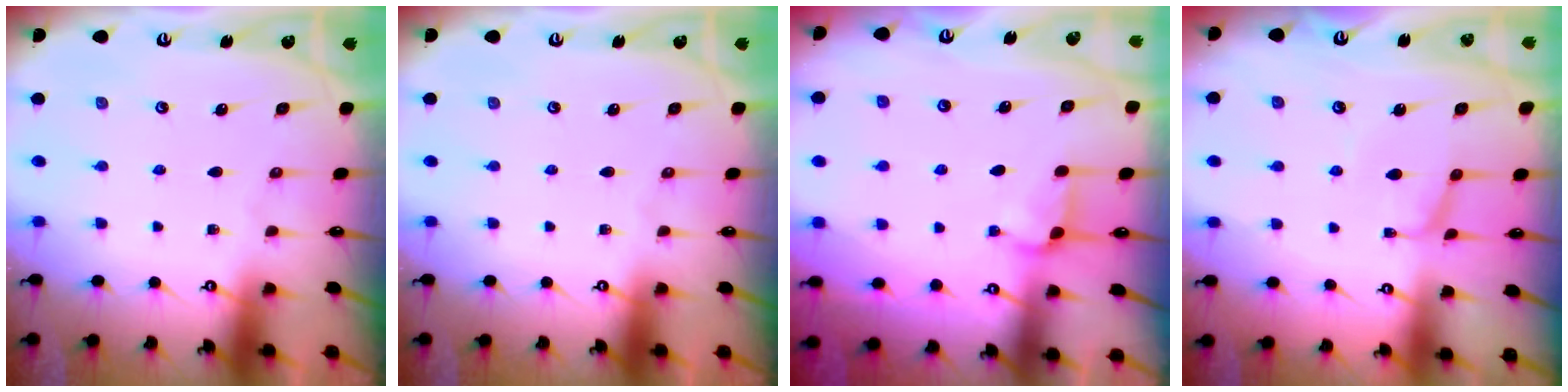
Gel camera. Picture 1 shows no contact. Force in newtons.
{"total": 0.0}
{"total": 2.9, "press": 2.8, "slide": 0.6}
{"total": 0.0}